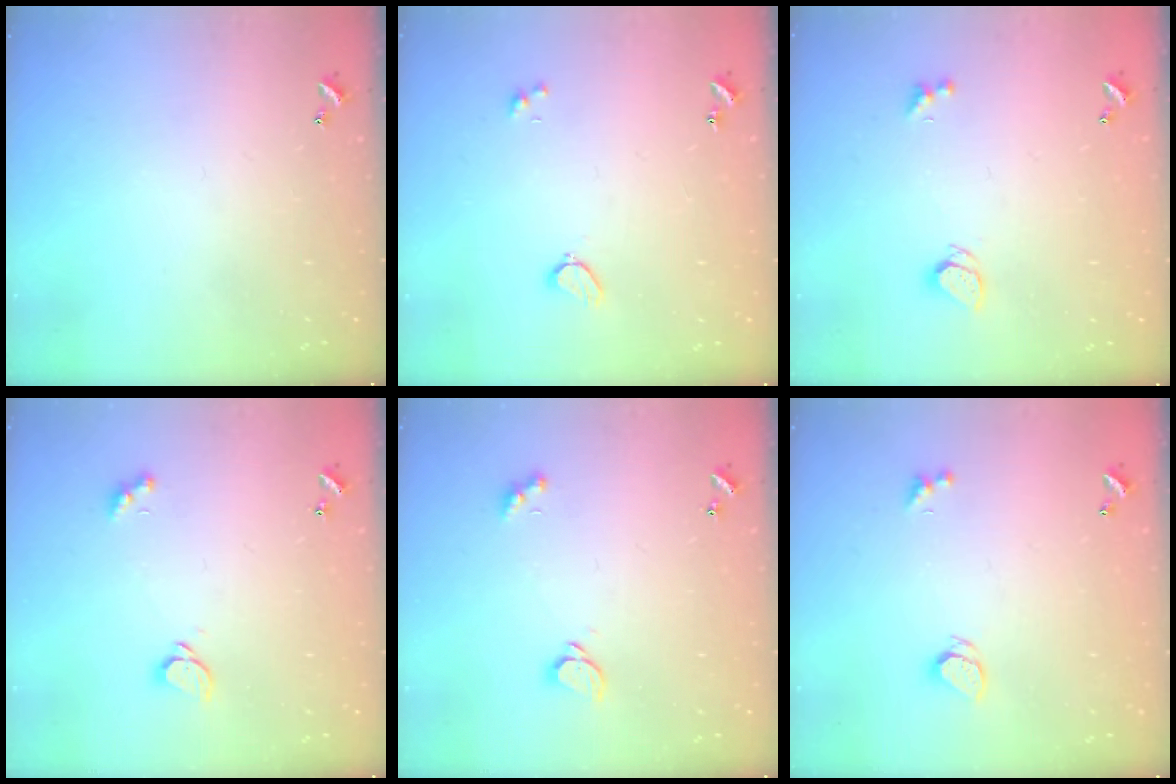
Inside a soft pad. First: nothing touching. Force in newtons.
{"total": 2.8, "press": 2.7, "slide": 0.6}
{"total": 2.3, "press": 2.2, "slide": 0.7}
{"total": 1.9, "press": 1.8, "slide": 0.5}
{"total": 1.9, "press": 1.8, "slide": 0.5}
{"total": 1.8, "press": 1.7, "slide": 0.3}